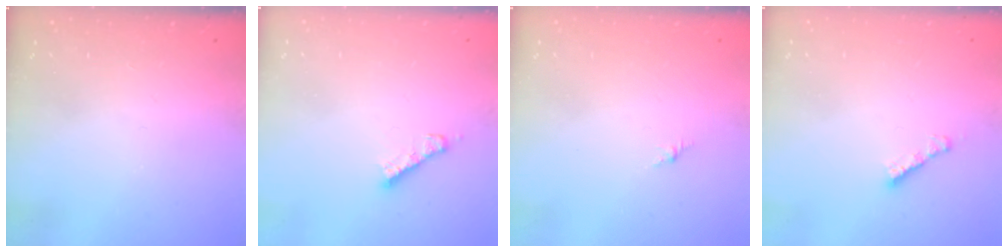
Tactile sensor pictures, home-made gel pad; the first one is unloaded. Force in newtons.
{"total": 4.0, "press": 4.0, "slide": 0.2}
{"total": 0.0}
{"total": 2.7, "press": 2.7, "slide": 0.3}